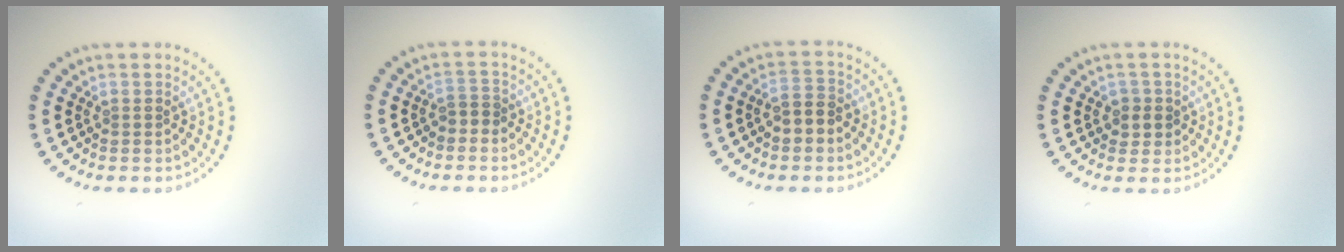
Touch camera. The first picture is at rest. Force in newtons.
{"total": 1.2, "press": 1.0, "slide": 0.6}
{"total": 2.5, "press": 2.4, "slide": 0.6}
{"total": 1.6, "press": 1.4, "slide": 0.8}